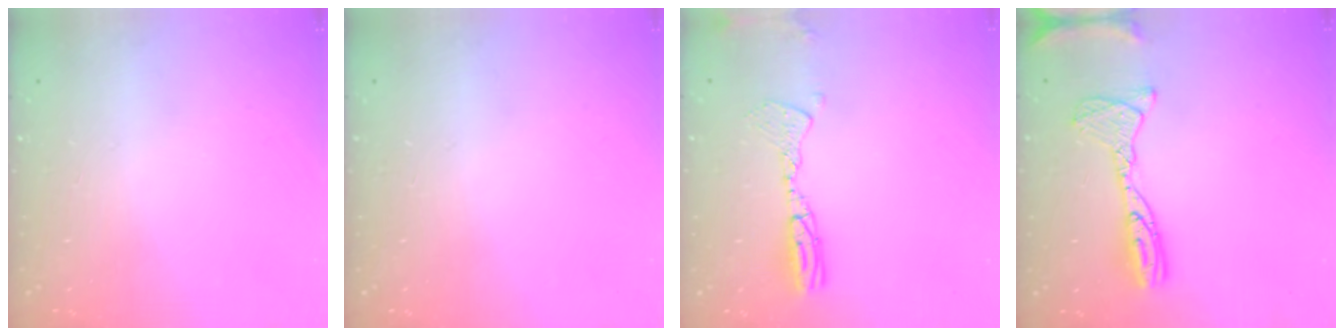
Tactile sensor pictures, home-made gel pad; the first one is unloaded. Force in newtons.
{"total": 0.0}
{"total": 10.0, "press": 9.7, "slide": 2.6}
{"total": 13.7, "press": 13.7, "slide": 1.3}